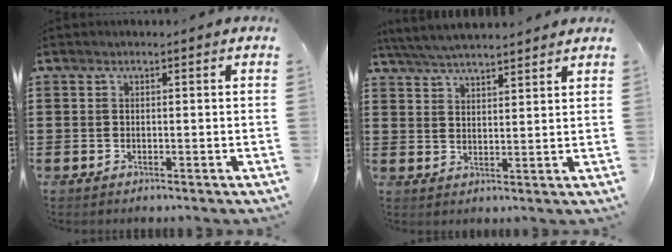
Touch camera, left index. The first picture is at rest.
{"total": 4.6, "force": [4.4, 0.1, 1.2], "torque": [-0.039, -0.015, 0.081]}